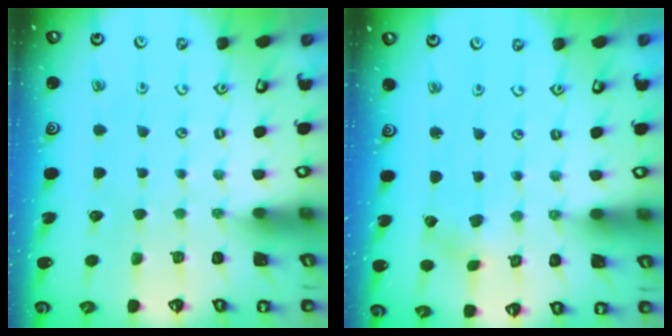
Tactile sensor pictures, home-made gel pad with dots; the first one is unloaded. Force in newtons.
{"total": 1.6, "press": 1.5, "slide": 0.2}